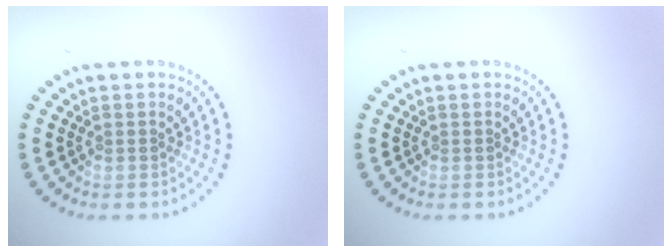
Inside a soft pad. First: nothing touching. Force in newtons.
{"total": 0.0}